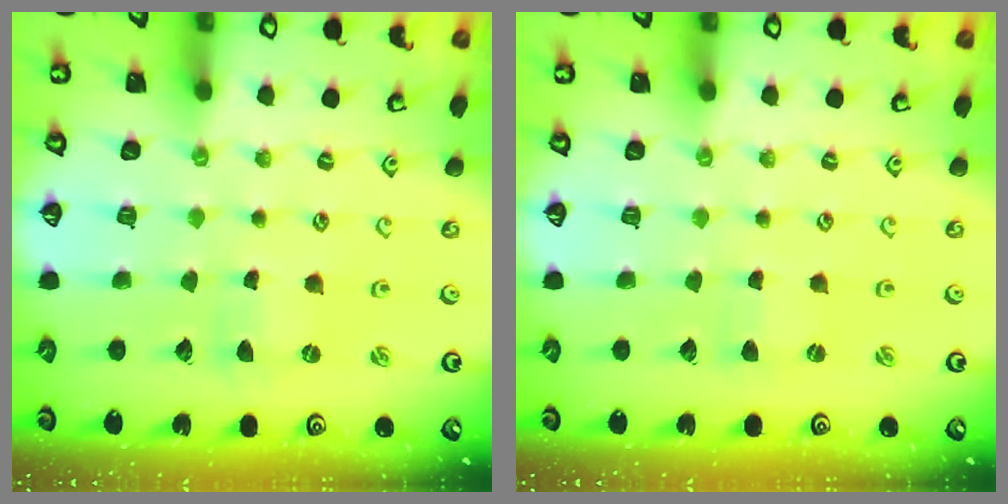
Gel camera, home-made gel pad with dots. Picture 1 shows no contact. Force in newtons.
{"total": 1.4, "press": 1.4, "slide": 0.2}